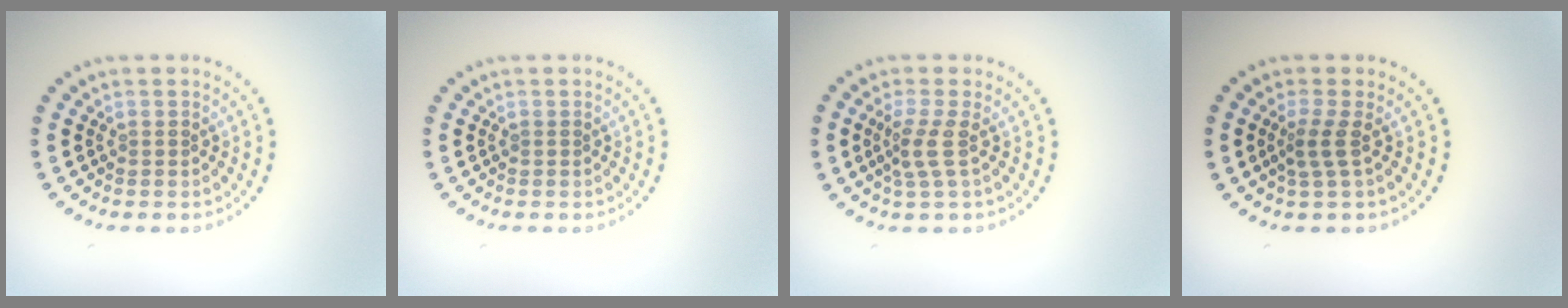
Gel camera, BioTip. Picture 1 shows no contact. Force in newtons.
{"total": 0.0}
{"total": 2.4, "press": 1.6, "slide": 1.8}
{"total": 2.0, "press": 1.3, "slide": 1.5}